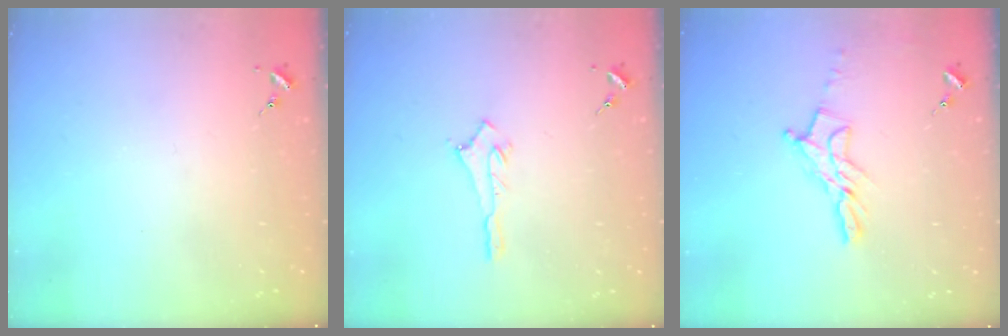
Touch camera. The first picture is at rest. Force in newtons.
{"total": 3.1, "press": 3.1, "slide": 0.0}
{"total": 11.6, "press": 11.6, "slide": 1.0}